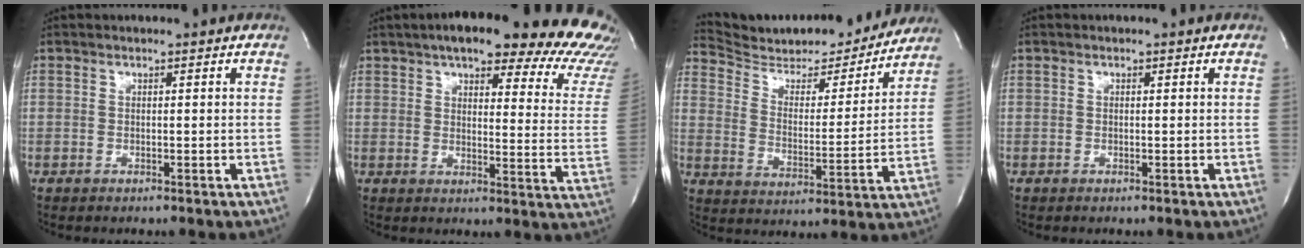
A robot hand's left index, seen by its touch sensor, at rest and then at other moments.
{"total": 26.5, "force": [21.7, 5.2, 14.2], "torque": [-0.166, -0.049, 0.240]}
{"total": 19.6, "force": [18.6, 3.7, 4.9], "torque": [-0.072, -0.017, 0.272]}
{"total": 0.0}